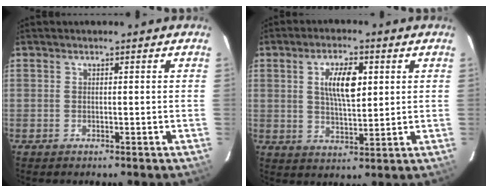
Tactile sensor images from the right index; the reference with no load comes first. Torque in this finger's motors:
{"motor_torque": [0.40, -0.11, 0.41, 0.12]}